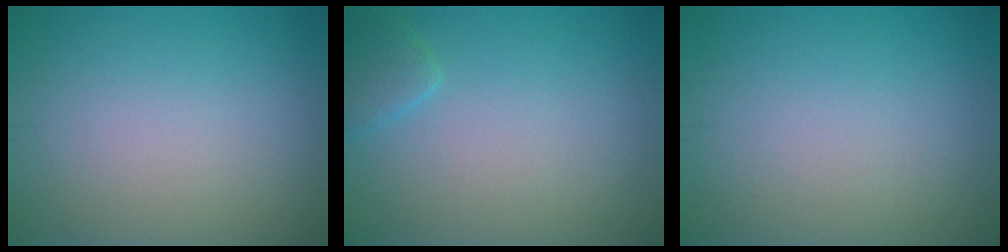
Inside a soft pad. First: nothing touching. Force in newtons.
{"total": 1.7, "press": 1.7, "slide": 0.1}
{"total": 0.0}